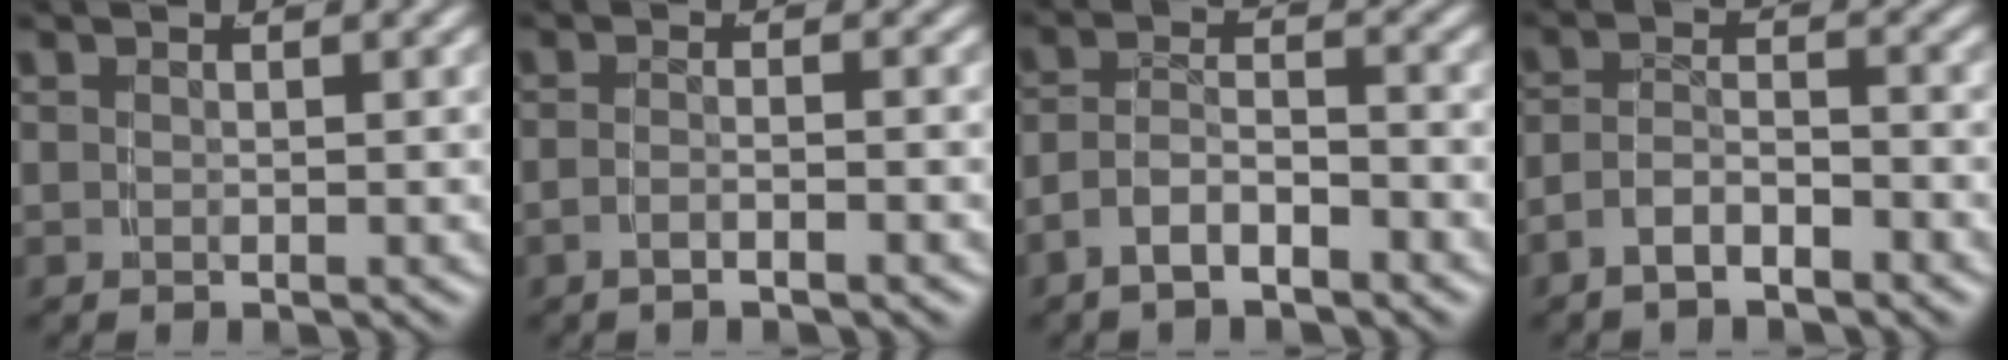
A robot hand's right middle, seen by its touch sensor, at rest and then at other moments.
{"total": 1.8, "force": [-1.4, -0.2, 1.1], "torque": [-0.024, -0.003, -0.024]}
{"total": 3.7, "force": [-2.4, 1.9, 2.0], "torque": [-0.038, -0.010, -0.041]}
{"total": 3.2, "force": [-2.4, 1.4, 1.6], "torque": [-0.026, -0.007, -0.040]}